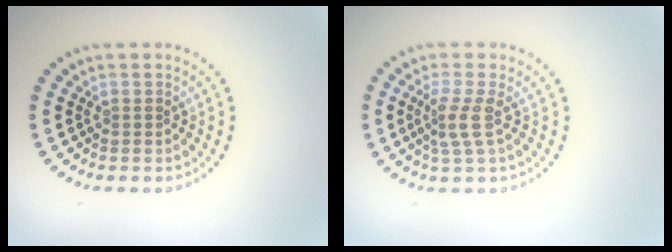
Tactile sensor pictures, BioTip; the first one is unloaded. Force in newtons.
{"total": 2.3, "press": 1.6, "slide": 1.7}